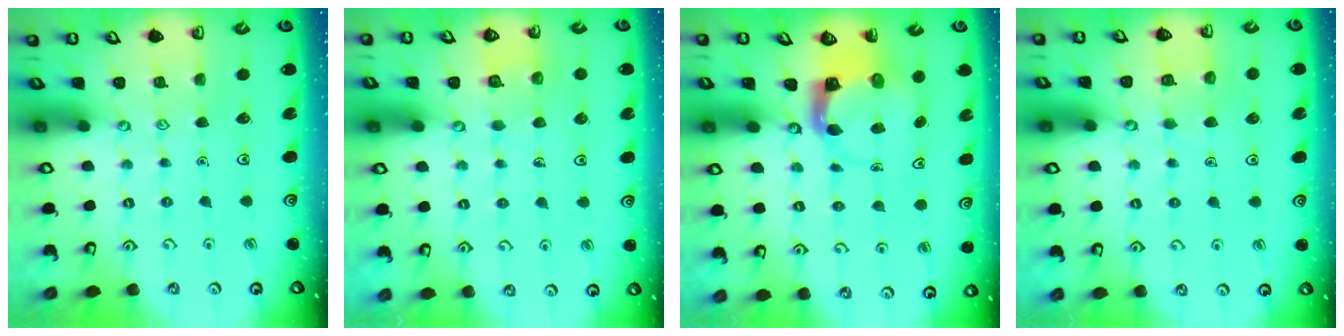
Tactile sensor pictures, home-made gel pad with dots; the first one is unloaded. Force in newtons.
{"total": 4.1, "press": 4.1, "slide": 0.1}
{"total": 3.7, "press": 3.7, "slide": 0.6}
{"total": 4.5, "press": 4.5, "slide": 0.4}